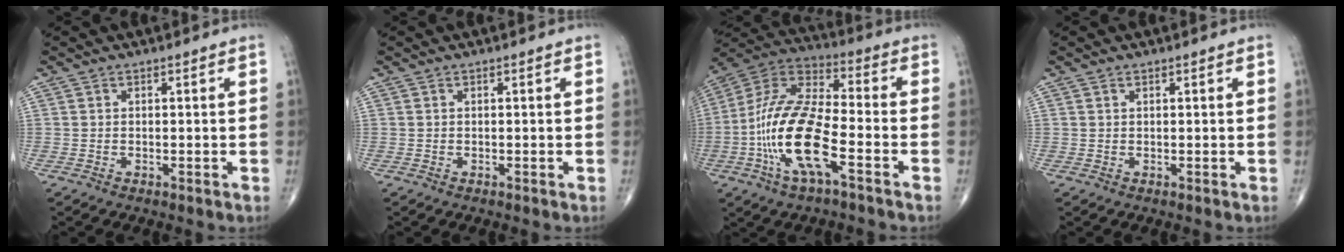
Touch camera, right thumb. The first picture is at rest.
{"total": 0.0}
{"total": 17.8, "force": [-5.6, 6.0, 15.8], "torque": [-0.328, 0.033, -0.111]}
{"total": 0.0}